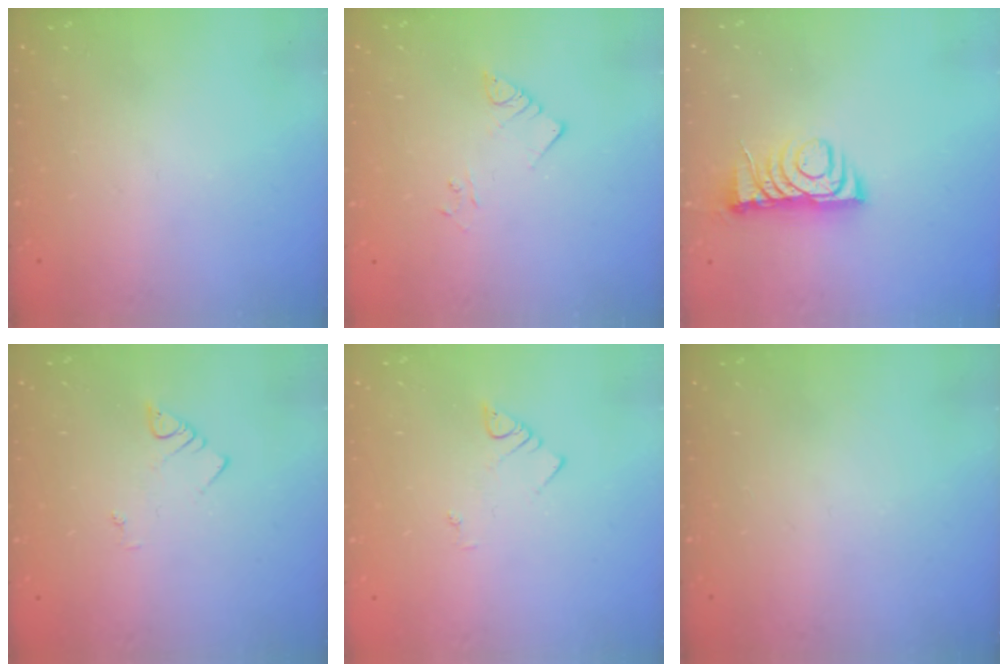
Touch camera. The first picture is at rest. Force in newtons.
{"total": 2.2, "press": 2.2, "slide": 0.2}
{"total": 7.0, "press": 7.0, "slide": 0.7}
{"total": 2.1, "press": 2.1, "slide": 0.4}
{"total": 2.1, "press": 2.1, "slide": 0.4}
{"total": 0.0}